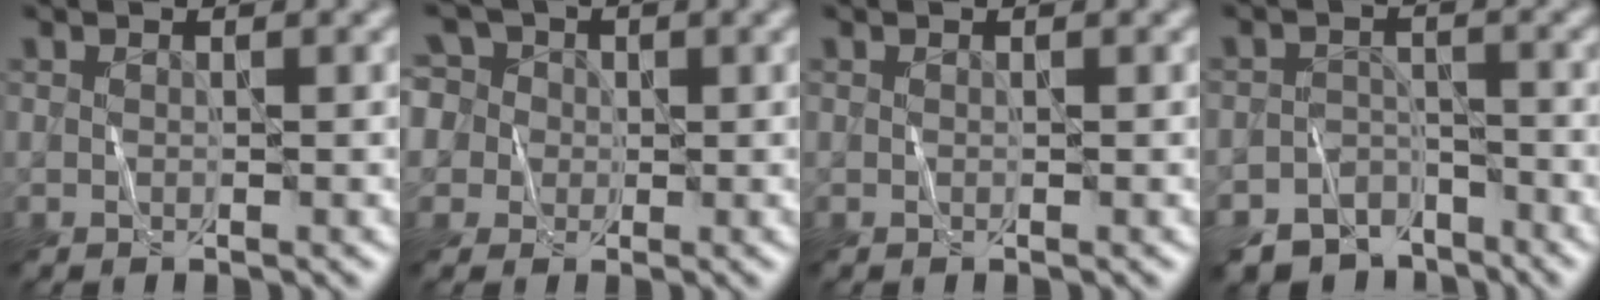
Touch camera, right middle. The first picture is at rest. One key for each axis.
{"total": 9.2, "fx": 3.8, "fy": 7.3, "fz": 4.1, "tx": -0.081, "ty": 0.041, "tz": 0.032}
{"total": 0.0}
{"total": 5.6, "fx": -4.8, "fy": 2.8, "fz": 0.6, "tx": 0.001, "ty": -0.011, "tz": -0.075}